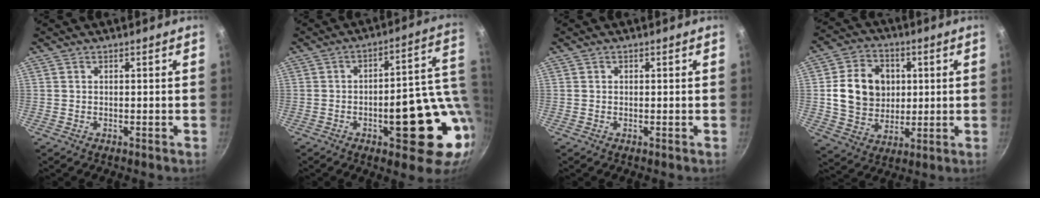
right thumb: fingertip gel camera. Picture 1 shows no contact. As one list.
[{"total": 19.5, "force": [-2.5, 7.9, 17.6], "torque": [-0.182, 0.016, -0.027]}, {"total": 0.0}, {"total": 14.0, "force": [1.8, 11.5, 7.7], "torque": [-0.108, 0.005, 0.034]}]